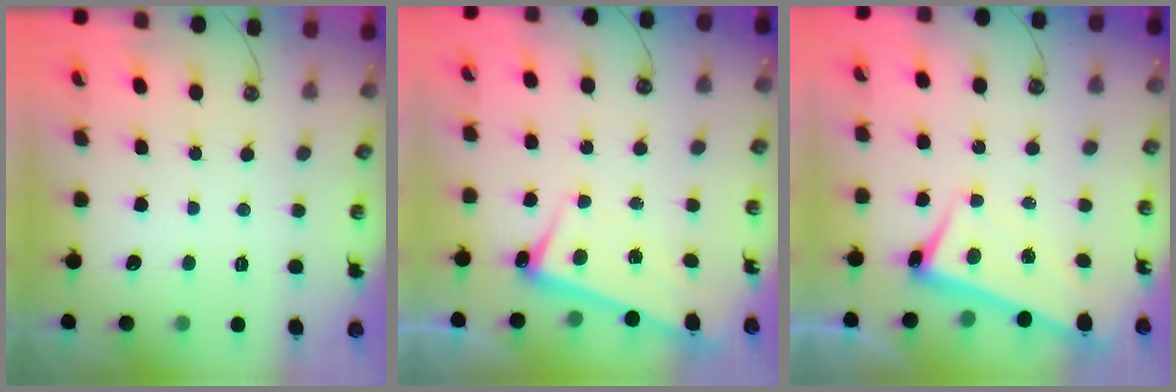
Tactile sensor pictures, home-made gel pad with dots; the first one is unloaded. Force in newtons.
{"total": 2.7, "press": 2.7, "slide": 0.5}
{"total": 2.5, "press": 2.4, "slide": 0.6}